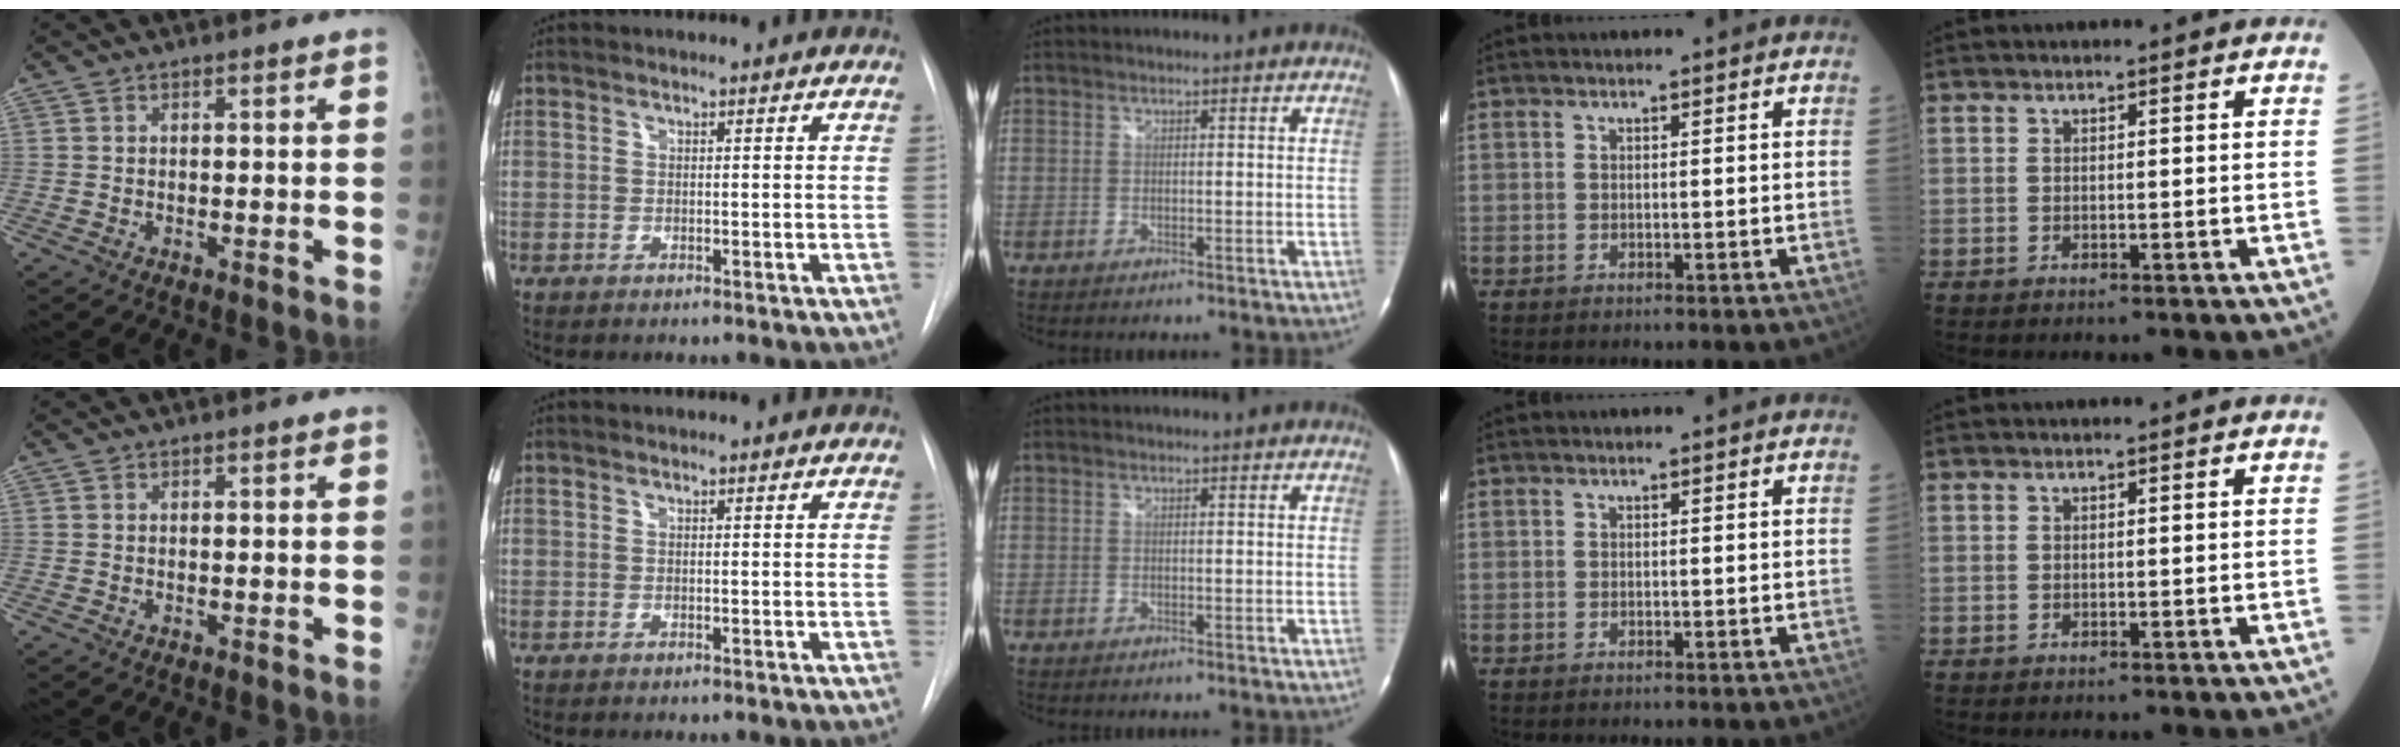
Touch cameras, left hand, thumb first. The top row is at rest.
{}